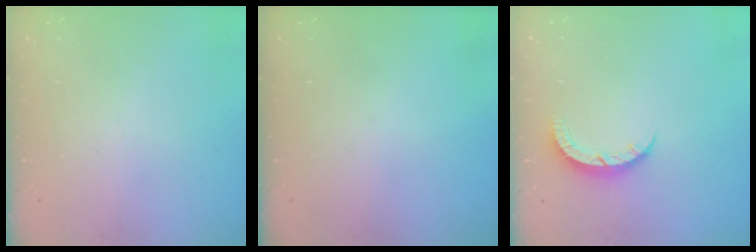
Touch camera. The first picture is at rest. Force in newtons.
{"total": 0.0}
{"total": 4.4, "press": 4.4, "slide": 0.5}